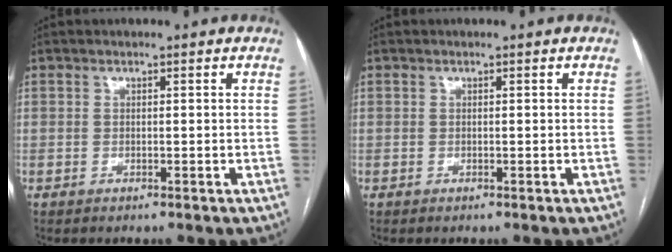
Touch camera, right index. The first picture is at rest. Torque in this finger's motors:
{"motor_torque": [-0.01, 0.01, 0.01, 0.00]}